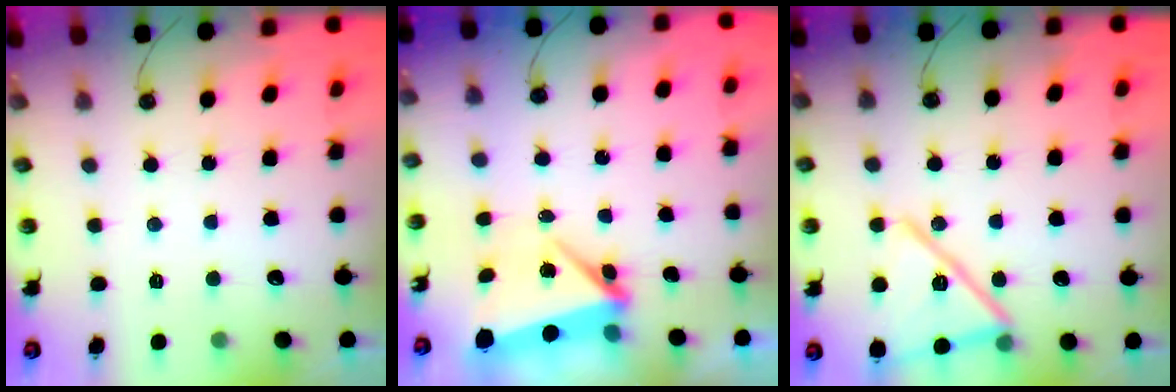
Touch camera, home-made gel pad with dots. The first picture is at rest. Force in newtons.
{"total": 5.4, "press": 5.4, "slide": 0.4}
{"total": 18.8, "press": 15.6, "slide": 10.5}